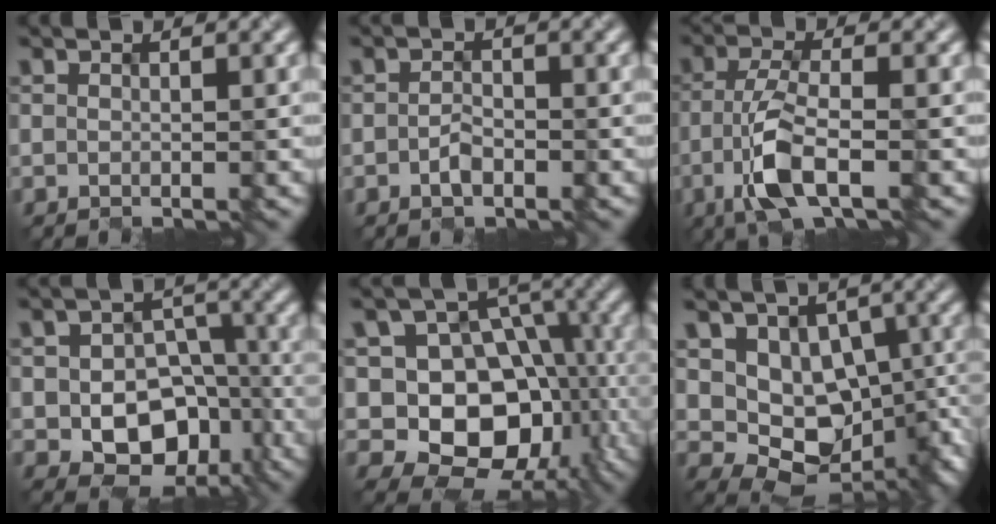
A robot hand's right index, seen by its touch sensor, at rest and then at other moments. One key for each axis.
{"total": 1.8, "fx": -1.3, "fy": 0.9, "fz": 0.9, "tx": -0.025, "ty": -0.001, "tz": -0.019}
{"total": 5.4, "fx": -2.1, "fy": 1.7, "fz": 4.7, "tx": -0.106, "ty": -0.007, "tz": -0.034}
{"total": 8.9, "fx": -2.9, "fy": 6.3, "fz": 5.6, "tx": -0.075, "ty": -0.010, "tz": -0.039}
{"total": 11.5, "fx": -2.2, "fy": 9.1, "fz": 6.6, "tx": -0.076, "ty": -0.002, "tz": -0.040}
{"total": 11.0, "fx": -0.6, "fy": 8.4, "fz": 7.1, "tx": -0.108, "ty": -0.002, "tz": 0.016}